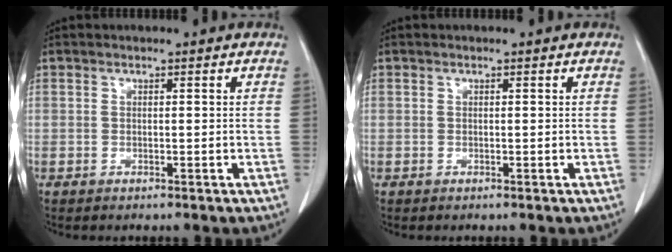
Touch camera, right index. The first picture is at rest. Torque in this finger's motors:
{"motor_torque": [0.00, 0.00, 0.00, 0.00]}